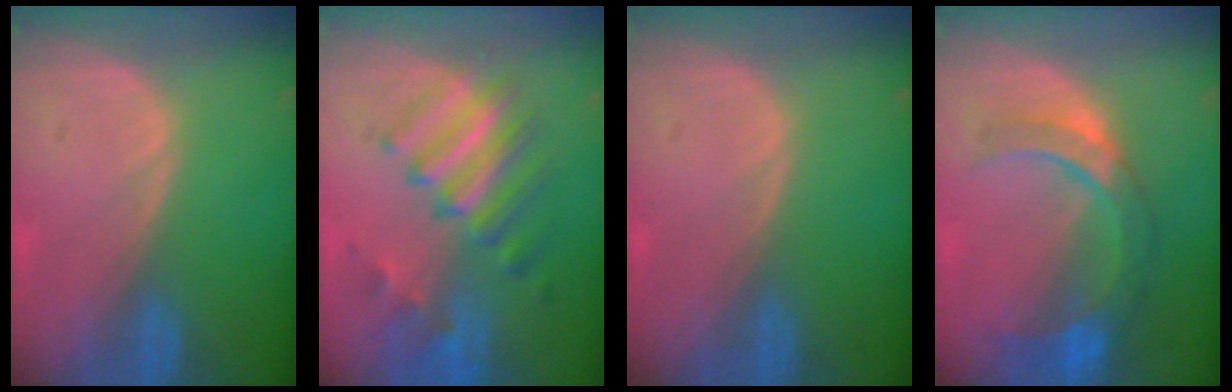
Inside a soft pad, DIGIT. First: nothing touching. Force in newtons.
{"total": 9.6, "press": 8.4, "slide": 4.7}
{"total": 0.0}
{"total": 9.0, "press": 7.7, "slide": 4.5}